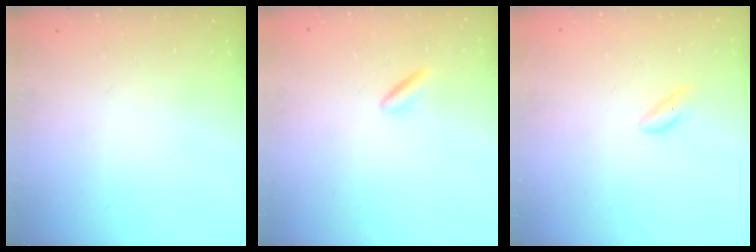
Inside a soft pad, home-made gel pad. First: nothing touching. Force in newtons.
{"total": 1.3, "press": 1.2, "slide": 0.5}
{"total": 0.8, "press": 0.6, "slide": 0.6}